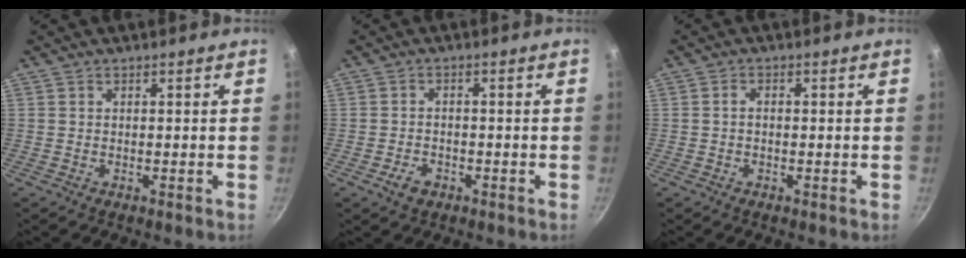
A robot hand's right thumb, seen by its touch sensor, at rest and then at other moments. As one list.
[{"total": 3.3, "force": [-1.7, 2.2, 1.7], "torque": [-0.025, 0.012, -0.030]}, {"total": 1.4, "force": [-0.2, 0.9, 1.0], "torque": [-0.020, 0.009, -0.006]}]